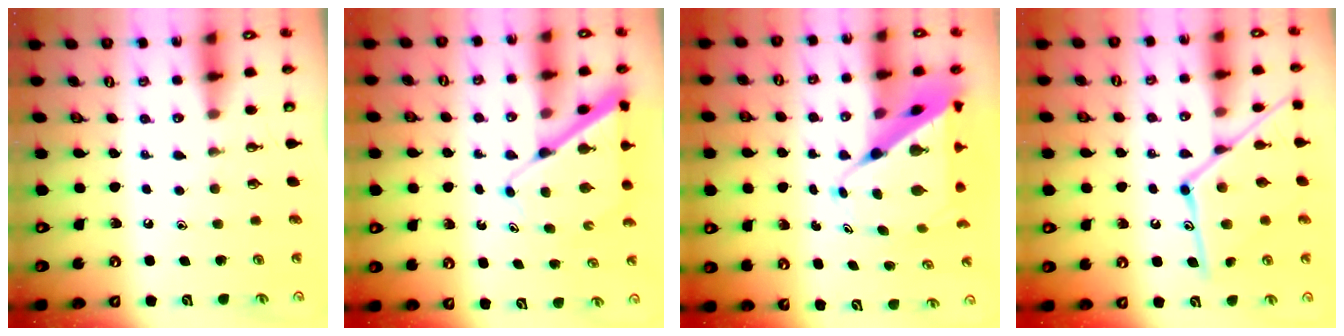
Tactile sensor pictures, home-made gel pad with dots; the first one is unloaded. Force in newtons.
{"total": 9.0, "press": 8.9, "slide": 0.8}
{"total": 11.7, "press": 11.6, "slide": 0.9}
{"total": 16.2, "press": 16.2, "slide": 1.2}